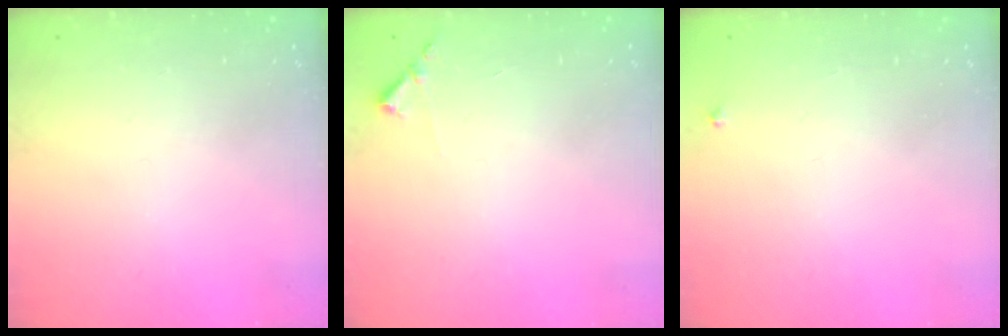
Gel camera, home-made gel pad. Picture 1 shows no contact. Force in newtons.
{"total": 5.8, "press": 5.8, "slide": 0.4}
{"total": 2.7, "press": 2.7, "slide": 0.3}